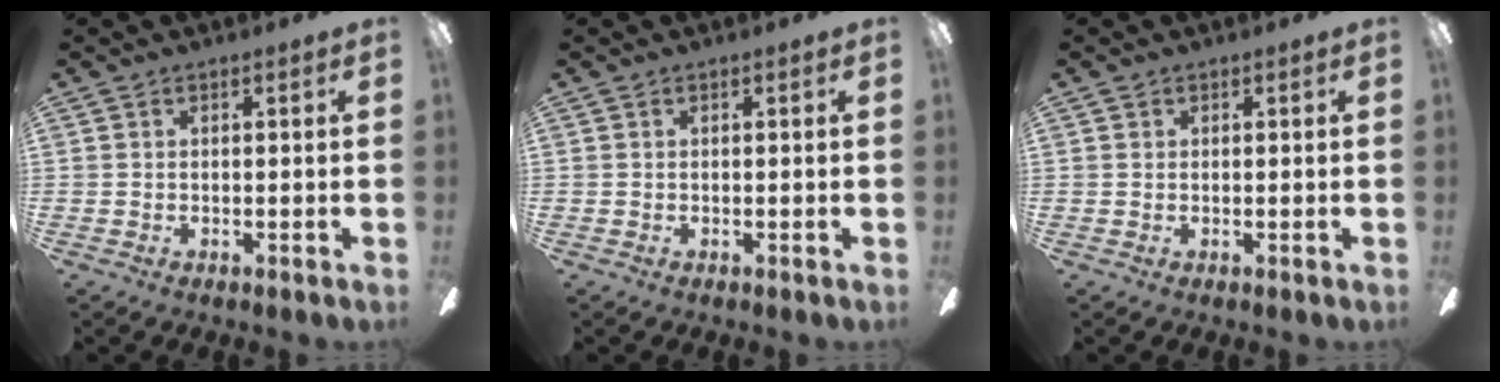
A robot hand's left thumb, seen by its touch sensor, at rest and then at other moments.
{"total": 0.0}
{"total": 0.6, "force": [0.2, 0.5, 0.1], "torque": [0.000, 0.003, 0.004]}